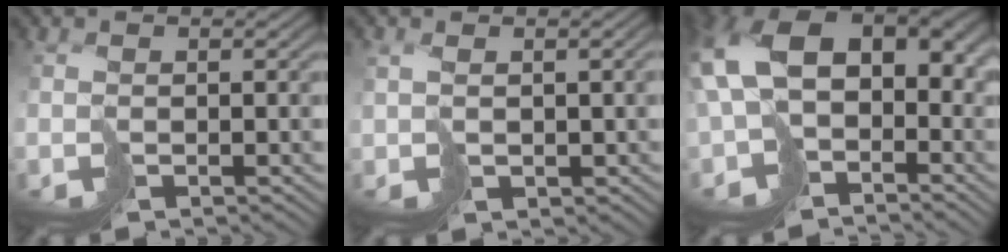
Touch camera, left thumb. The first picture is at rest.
{"total": 2.9, "force": [0.6, 1.4, 2.5], "torque": [-0.053, -0.002, 0.020]}
{"total": 13.0, "force": [-0.7, 9.1, 9.2], "torque": [-0.216, -0.021, 0.007]}